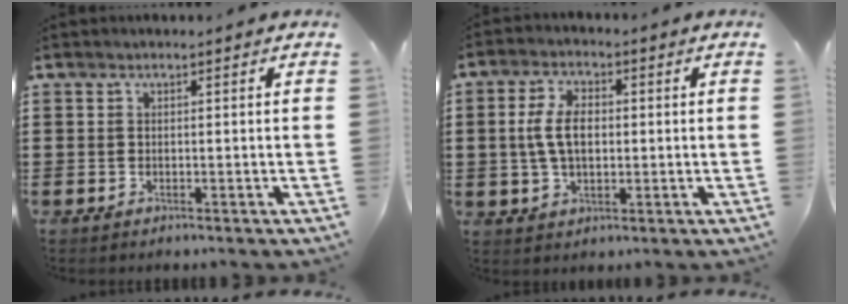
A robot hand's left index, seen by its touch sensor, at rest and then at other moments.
{"total": 6.4, "force": [0.3, 3.5, 5.3], "torque": [-0.126, 0.006, -0.002]}